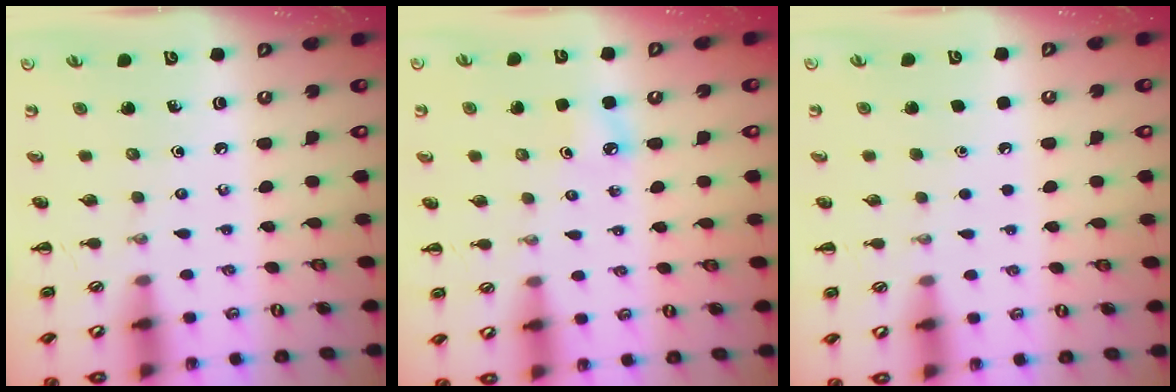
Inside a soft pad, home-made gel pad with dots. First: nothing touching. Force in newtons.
{"total": 3.9, "press": 3.7, "slide": 1.3}
{"total": 1.7, "press": 1.7, "slide": 0.1}